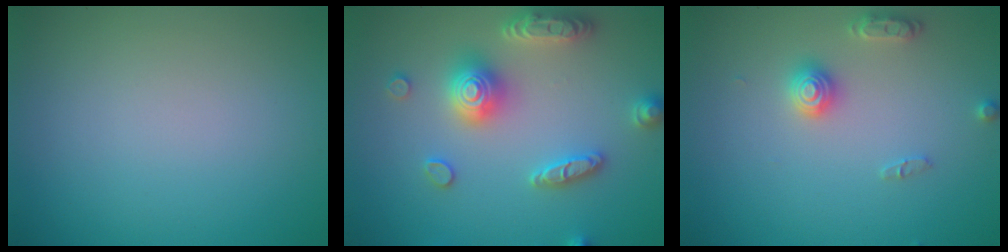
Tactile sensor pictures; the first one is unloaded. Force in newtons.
{"total": 5.4, "press": 5.3, "slide": 0.9}
{"total": 2.5, "press": 2.5, "slide": 0.4}